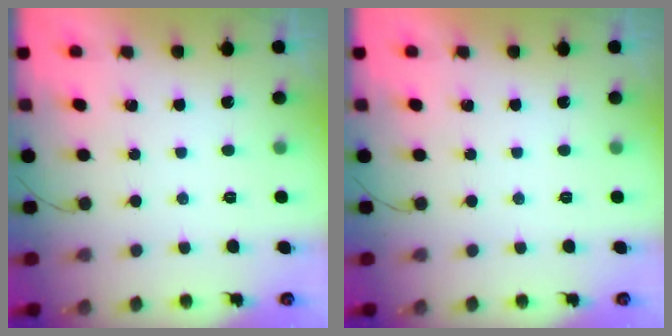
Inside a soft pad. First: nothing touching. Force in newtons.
{"total": 0.0}